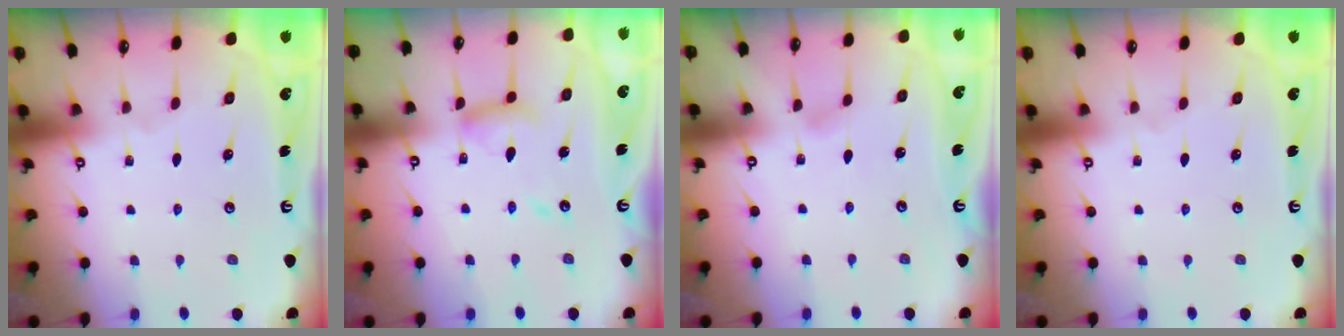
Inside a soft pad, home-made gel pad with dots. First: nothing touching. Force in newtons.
{"total": 12.2, "press": 12.2, "slide": 1.1}
{"total": 2.4, "press": 2.4, "slide": 0.3}
{"total": 0.0}